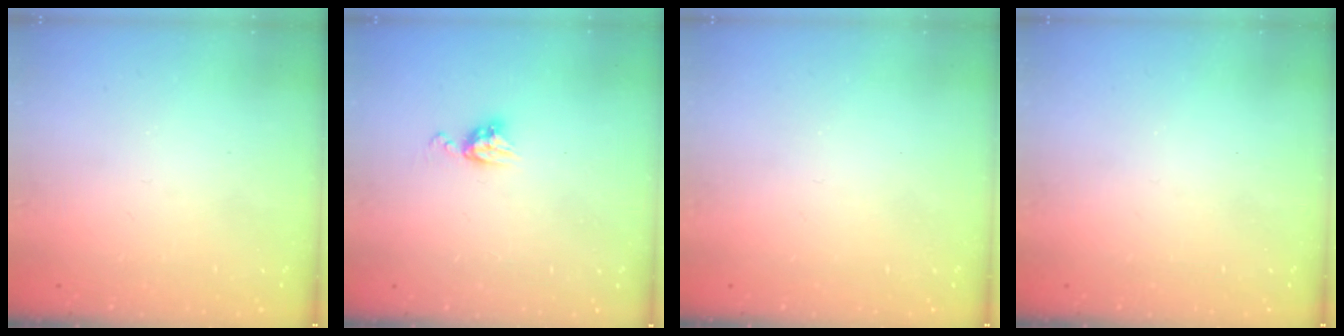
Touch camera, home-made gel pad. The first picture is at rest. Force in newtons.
{"total": 5.9, "press": 5.9, "slide": 0.5}
{"total": 0.0}
{"total": 0.0}